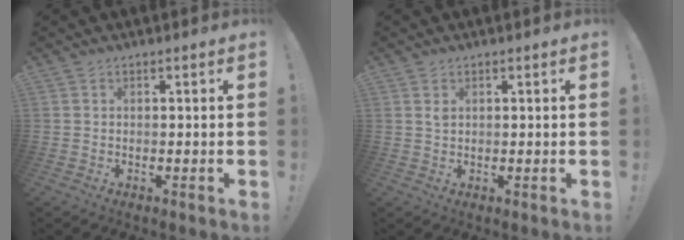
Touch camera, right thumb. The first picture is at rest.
{"total": 1.3, "force": [0.7, 0.7, 0.7], "torque": [-0.009, -0.002, 0.013]}